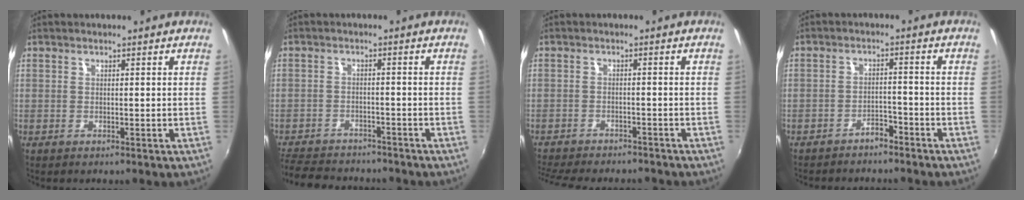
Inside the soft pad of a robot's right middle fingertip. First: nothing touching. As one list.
[{"total": 12.1, "force": [-10.6, 4.2, 4.0], "torque": [-0.111, -0.002, -0.166]}, {"total": 12.9, "force": [-11.3, 3.2, 5.1], "torque": [-0.121, -0.022, -0.167]}, {"total": 4.3, "force": [-3.8, 1.4, 1.2], "torque": [-0.037, 0.006, -0.056]}]